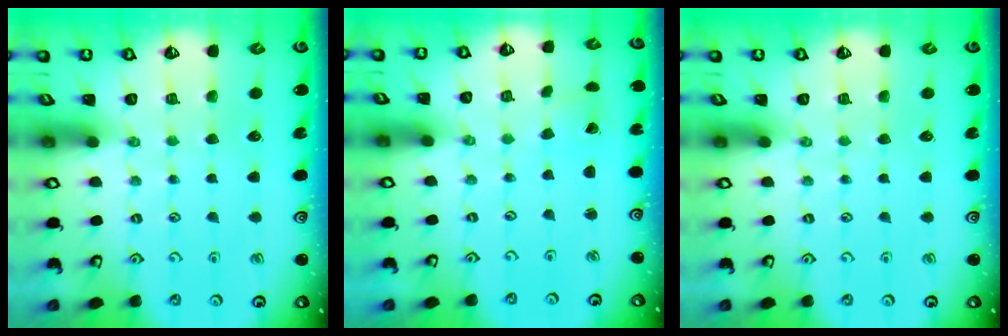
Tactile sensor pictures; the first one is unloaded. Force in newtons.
{"total": 1.2, "press": 1.2, "slide": 0.1}
{"total": 0.0}